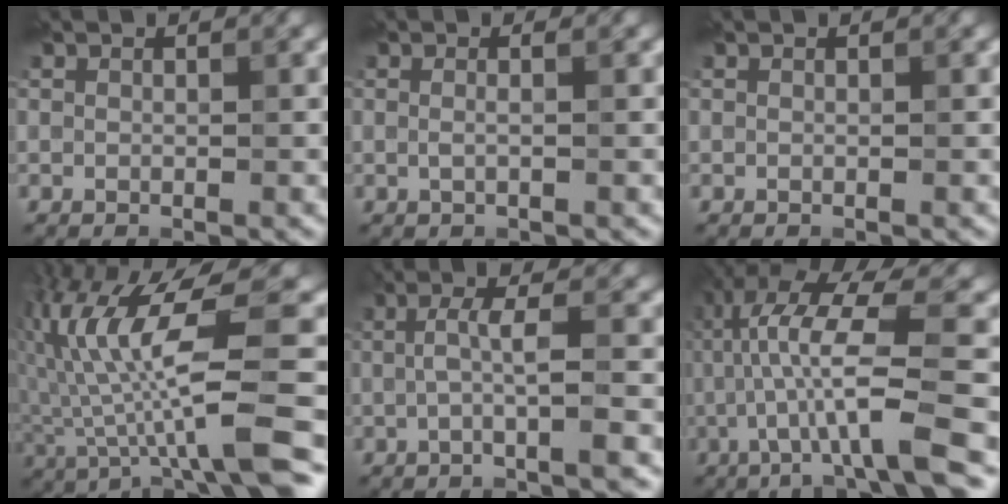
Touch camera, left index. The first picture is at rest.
{"total": 1.2, "force": [0.7, 0.5, 0.9], "torque": [-0.009, -0.007, -0.005]}
{"total": 0.0}
{"total": 11.0, "force": [0.7, 2.2, 10.8], "torque": [-0.190, 0.018, 0.015]}
{"total": 3.9, "force": [-0.4, 0.6, 3.8], "torque": [-0.056, 0.009, -0.018]}
{"total": 9.9, "force": [-0.3, 2.0, 9.7], "torque": [-0.177, 0.018, -0.003]}